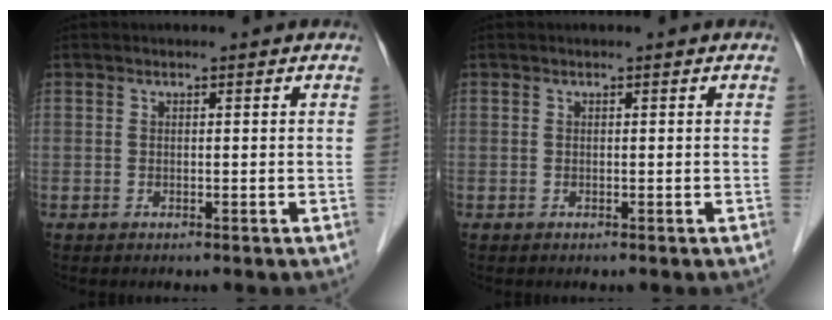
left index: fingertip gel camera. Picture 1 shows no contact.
{"total": 0.0}